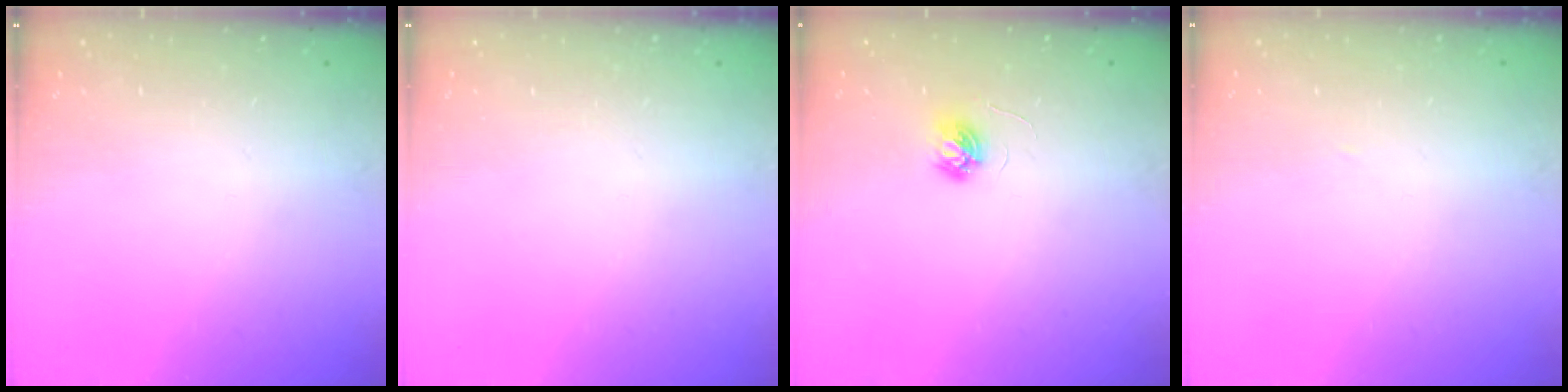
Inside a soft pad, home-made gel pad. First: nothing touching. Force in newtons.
{"total": 0.0}
{"total": 3.7, "press": 3.7, "slide": 0.3}
{"total": 1.1, "press": 1.1, "slide": 0.1}